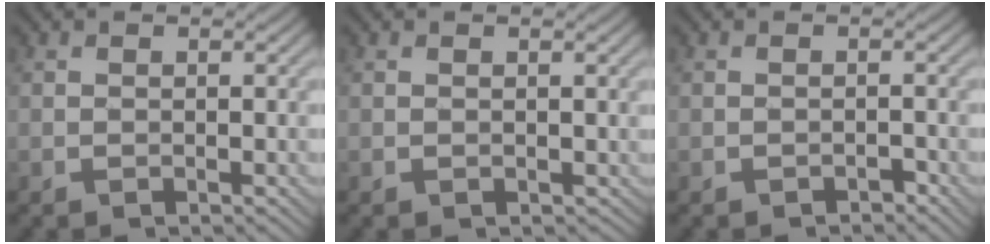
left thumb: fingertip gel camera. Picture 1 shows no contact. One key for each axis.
{"total": 0.7, "fx": 0.3, "fy": 0.6, "fz": 0.3, "tx": -0.008, "ty": -0.002, "tz": 0.007}
{"total": 0.9, "fx": -0.8, "fy": 0.4, "fz": 0.2, "tx": -0.001, "ty": -0.002, "tz": -0.016}